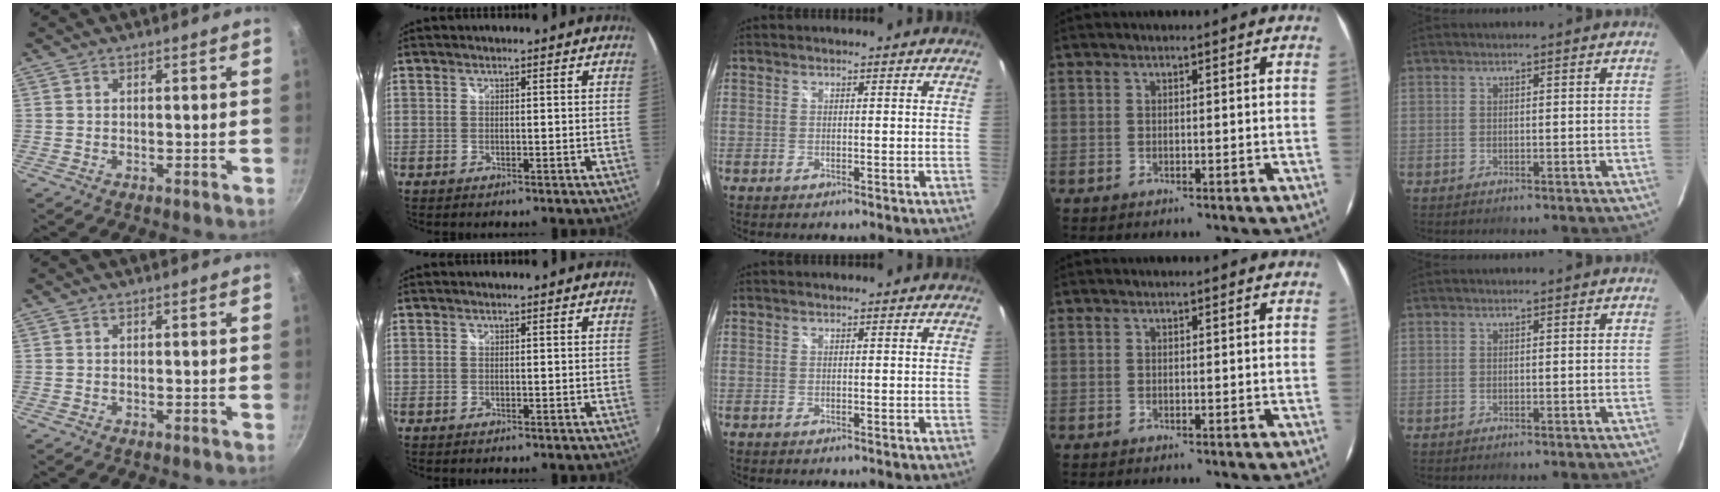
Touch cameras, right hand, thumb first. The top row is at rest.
{}